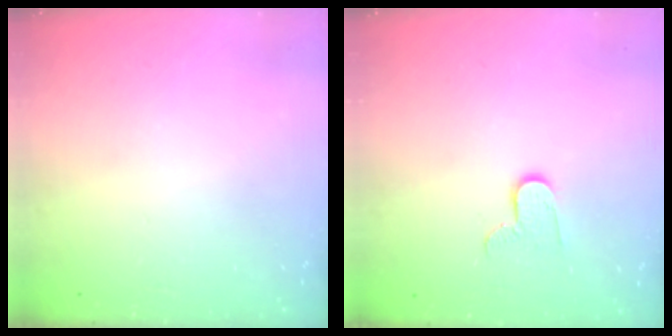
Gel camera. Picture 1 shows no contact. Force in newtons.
{"total": 6.4, "press": 6.4, "slide": 0.5}